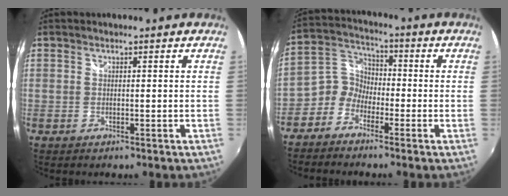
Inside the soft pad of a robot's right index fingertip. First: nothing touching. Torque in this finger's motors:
{"motor_torque": [0.17, -0.08, 0.05, 0.01]}